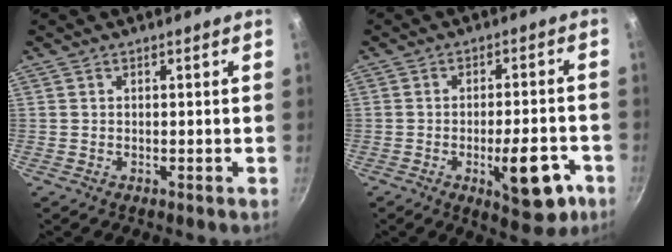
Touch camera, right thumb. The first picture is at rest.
{"total": 11.6, "force": [-4.5, 4.5, 9.7], "torque": [-0.101, 0.020, -0.053]}